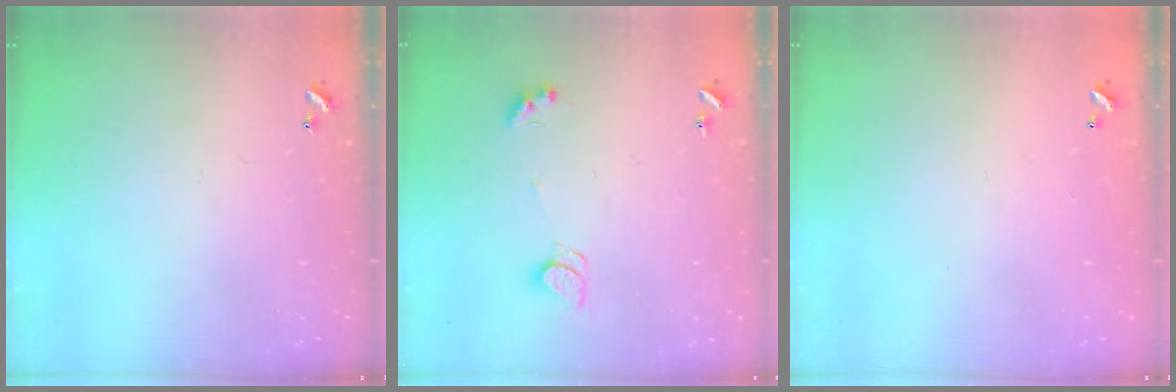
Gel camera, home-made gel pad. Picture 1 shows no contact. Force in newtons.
{"total": 2.2, "press": 2.2, "slide": 0.4}
{"total": 2.9, "press": 2.9, "slide": 0.1}